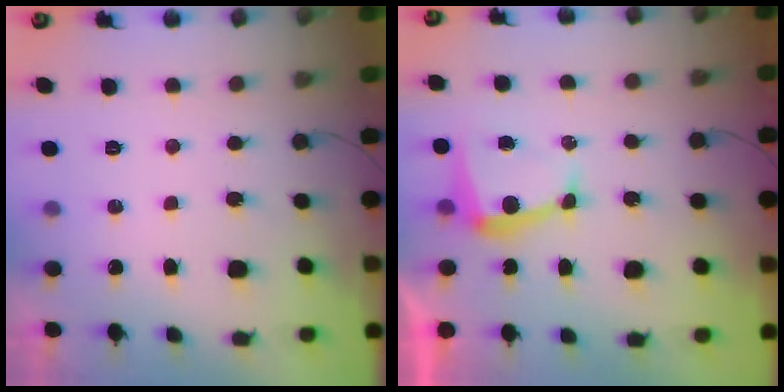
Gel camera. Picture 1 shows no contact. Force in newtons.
{"total": 5.6, "press": 5.6, "slide": 0.6}